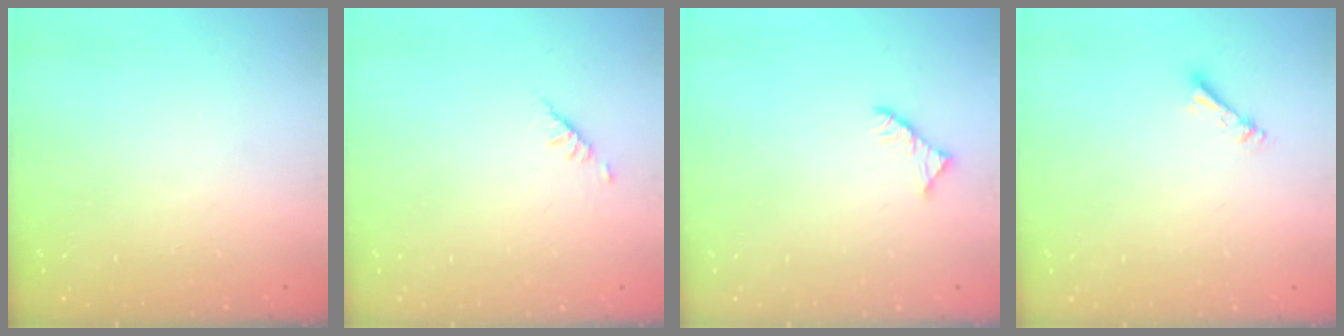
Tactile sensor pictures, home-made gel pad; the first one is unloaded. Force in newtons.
{"total": 1.9, "press": 1.8, "slide": 0.5}
{"total": 3.0, "press": 3.0, "slide": 0.5}
{"total": 2.4, "press": 2.4, "slide": 0.4}